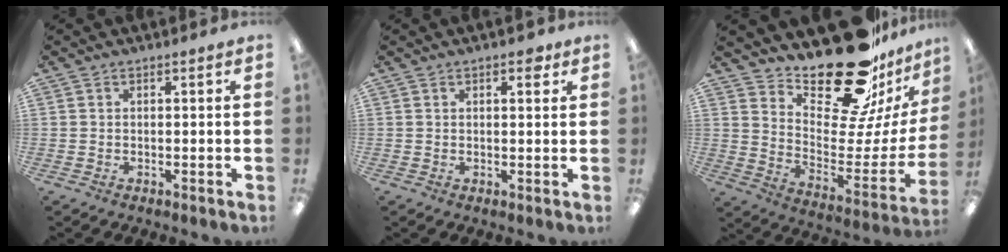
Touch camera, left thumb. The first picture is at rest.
{"total": 2.8, "force": [1.6, 1.1, 2.0], "torque": [-0.019, -0.006, 0.021]}
{"total": 26.2, "force": [20.2, 9.1, 14.1], "torque": [-0.197, -0.144, 0.338]}